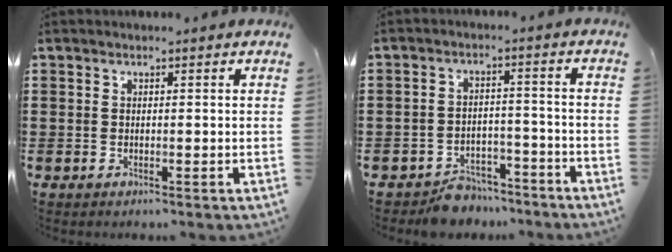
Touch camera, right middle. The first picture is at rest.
{"total": 4.9, "force": [-4.7, 1.3, 0.4], "torque": [-0.009, 0.013, -0.095]}